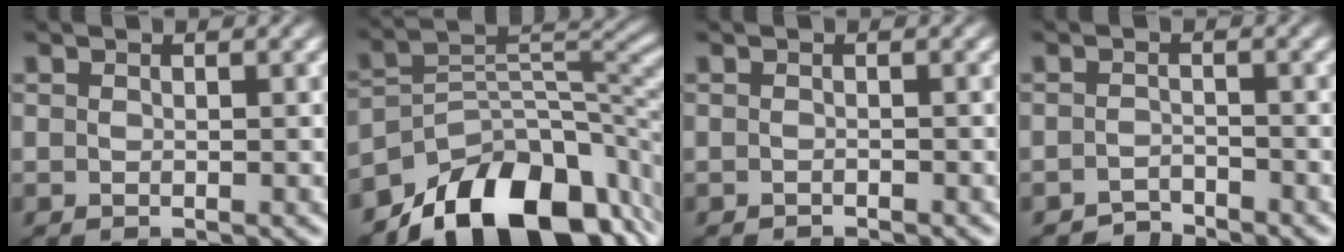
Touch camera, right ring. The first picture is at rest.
{"total": 15.3, "force": [-8.5, 8.3, 9.6], "torque": [-0.130, -0.025, -0.120]}
{"total": 0.8, "force": [-0.8, 0.2, -0.2], "torque": [-0.006, -0.006, -0.011]}
{"total": 2.6, "force": [-2.5, 0.5, -0.3], "torque": [0.002, -0.011, -0.043]}